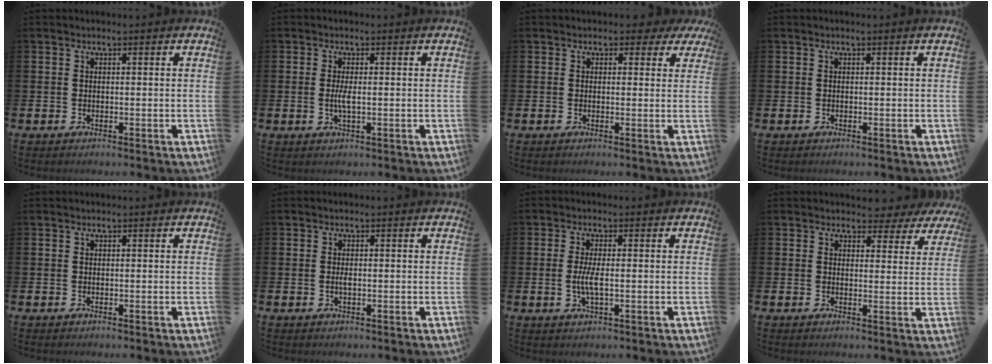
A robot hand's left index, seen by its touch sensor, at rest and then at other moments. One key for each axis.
{"total": 2.0, "fx": 0.0, "fy": 0.4, "fz": 2.0, "tx": -0.035, "ty": -0.002, "tz": -0.002}
{"total": 1.8, "fx": 1.1, "fy": 1.3, "fz": 0.6, "tx": -0.007, "ty": 0.009, "tz": 0.015}
{"total": 0.0}
{"total": 0.0}
{"total": 1.0, "fx": 0.0, "fy": 0.3, "fz": 0.9, "tx": -0.010, "ty": -0.002, "tz": -0.002}
{"total": 3.1, "fx": -0.2, "fy": 0.8, "fz": 3.0, "tx": -0.060, "ty": -0.003, "tz": -0.007}
{"total": 3.3, "fx": 2.9, "fy": 1.6, "fz": 0.4, "tx": -0.001, "ty": -0.022, "tz": 0.046}